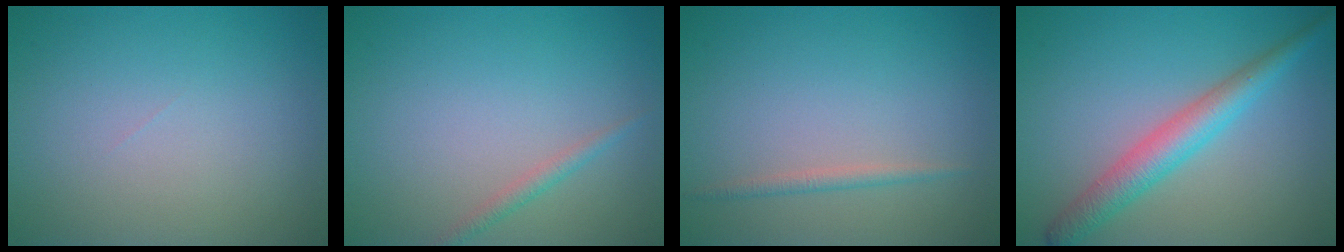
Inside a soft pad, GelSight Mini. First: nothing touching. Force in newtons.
{"total": 1.1, "press": 1.1, "slide": 0.1}
{"total": 1.1, "press": 1.1, "slide": 0.1}
{"total": 4.0, "press": 4.0, "slide": 0.1}